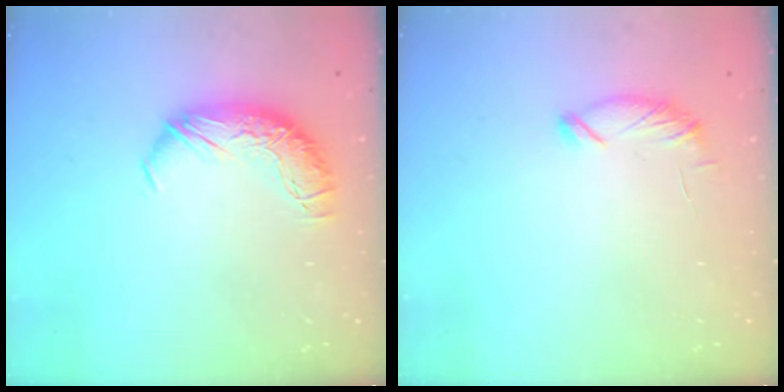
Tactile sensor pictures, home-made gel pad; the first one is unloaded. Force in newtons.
{"total": 6.1, "press": 6.1, "slide": 0.4}